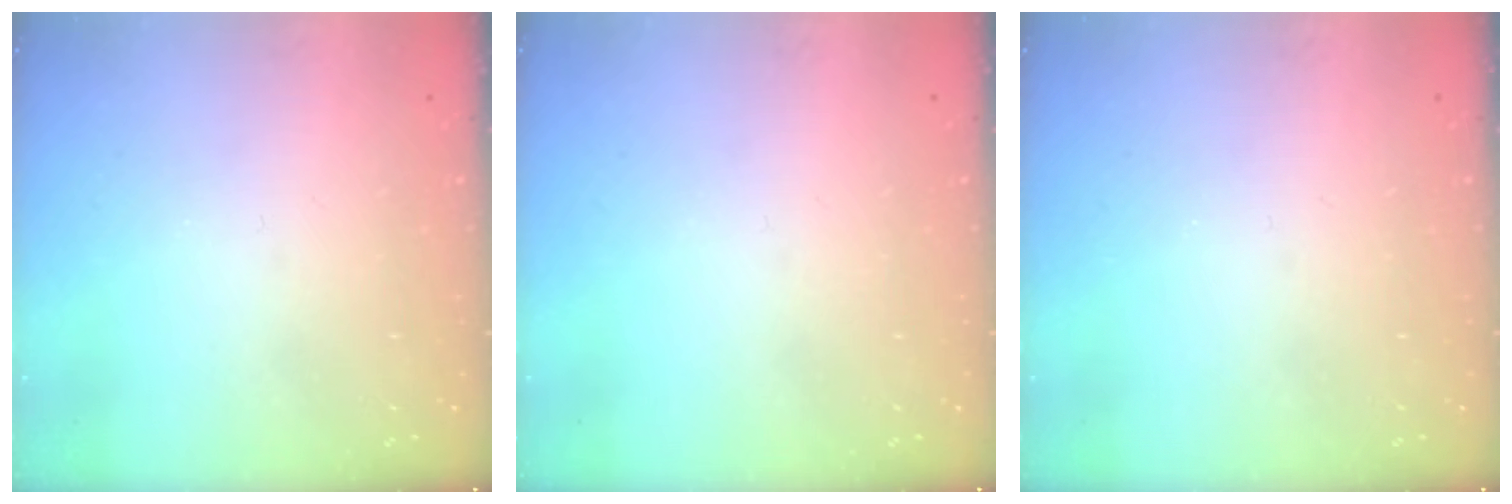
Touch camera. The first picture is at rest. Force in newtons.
{"total": 0.0}
{"total": 0.0}